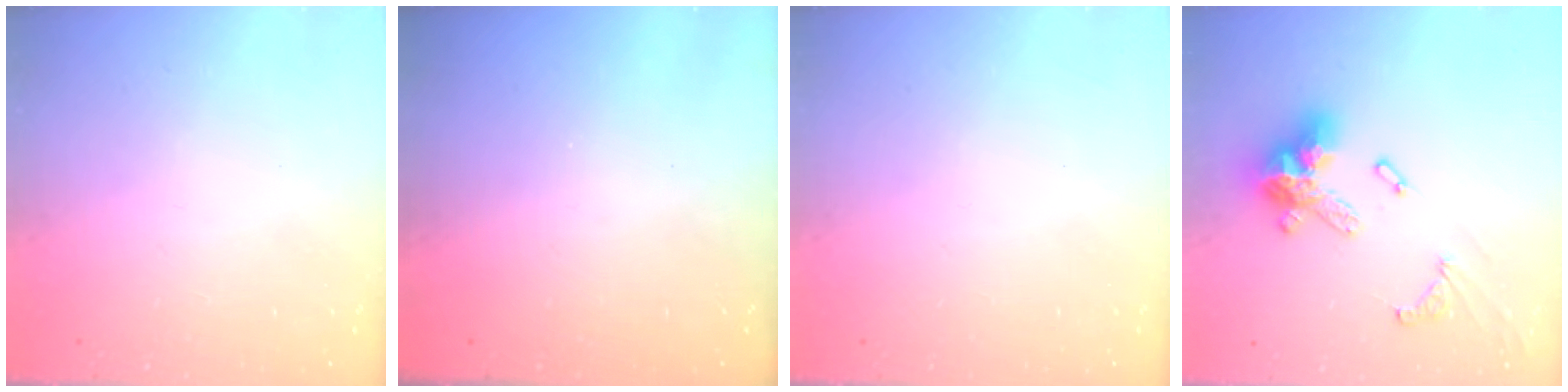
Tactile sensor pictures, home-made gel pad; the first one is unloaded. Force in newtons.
{"total": 0.0}
{"total": 0.0}
{"total": 16.1, "press": 16.0, "slide": 1.8}